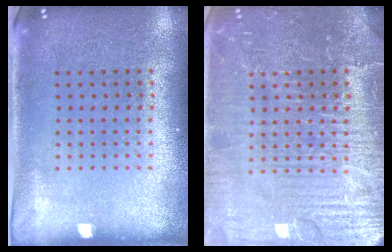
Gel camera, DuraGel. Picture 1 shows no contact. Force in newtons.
{"total": 6.0, "press": 5.9, "slide": 0.7}